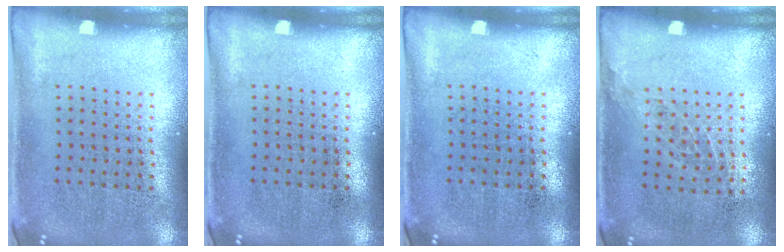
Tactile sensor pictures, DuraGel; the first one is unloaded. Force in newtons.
{"total": 0.0}
{"total": 0.0}
{"total": 0.9, "press": 0.7, "slide": 0.6}